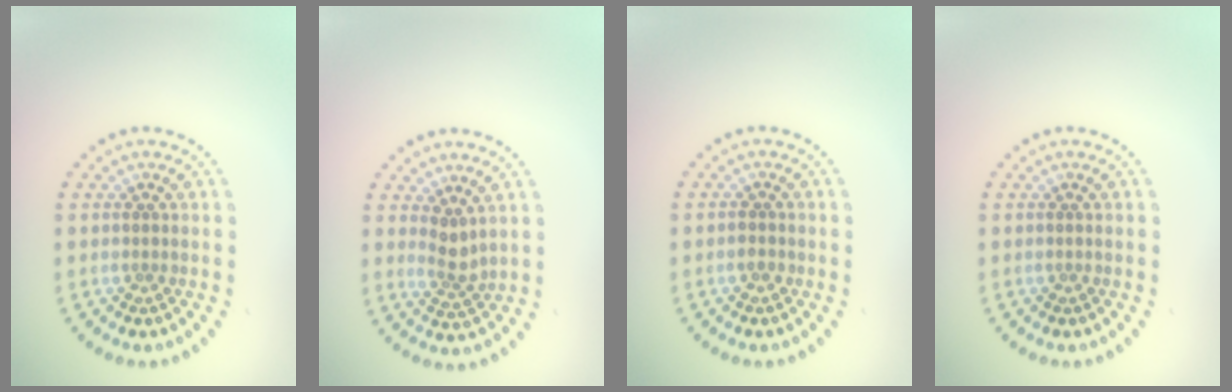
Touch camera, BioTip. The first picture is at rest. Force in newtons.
{"total": 2.0, "press": 1.6, "slide": 1.3}
{"total": 0.9, "press": 0.9, "slide": 0.3}
{"total": 0.0}